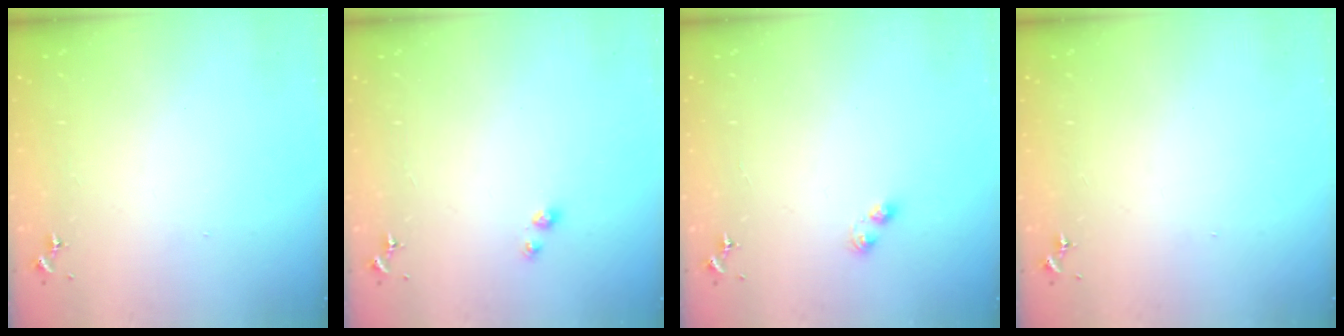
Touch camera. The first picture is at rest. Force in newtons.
{"total": 3.0, "press": 3.0, "slide": 0.5}
{"total": 3.4, "press": 3.3, "slide": 0.5}
{"total": 0.0}